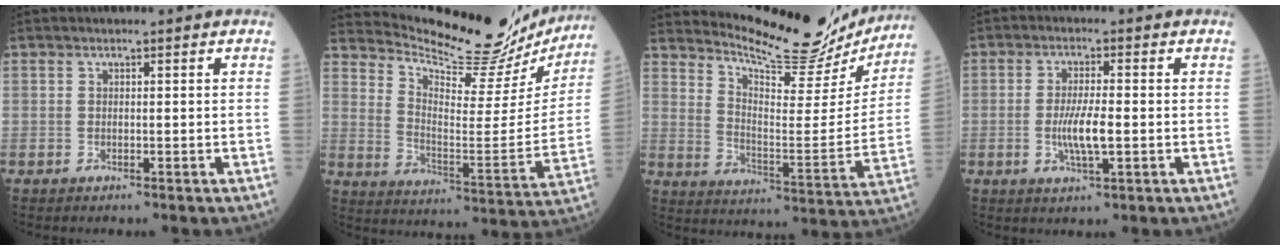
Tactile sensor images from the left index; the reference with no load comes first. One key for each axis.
{"total": 22.7, "fx": 21.5, "fy": 3.7, "fz": 6.4, "tx": -0.108, "ty": -0.074, "tz": 0.289}
{"total": 19.8, "fx": 18.6, "fy": 3.1, "fz": 6.0, "tx": -0.101, "ty": -0.060, "tz": 0.252}
{"total": 5.4, "fx": -1.3, "fy": 0.8, "fz": 5.2, "tx": -0.108, "ty": -0.013, "tz": -0.023}